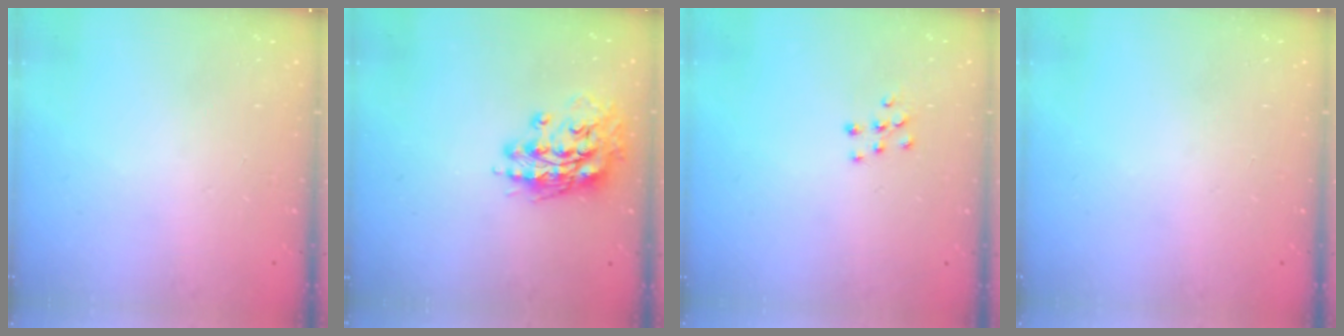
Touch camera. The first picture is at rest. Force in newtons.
{"total": 13.2, "press": 13.1, "slide": 1.9}
{"total": 6.8, "press": 6.8, "slide": 0.4}
{"total": 0.0}